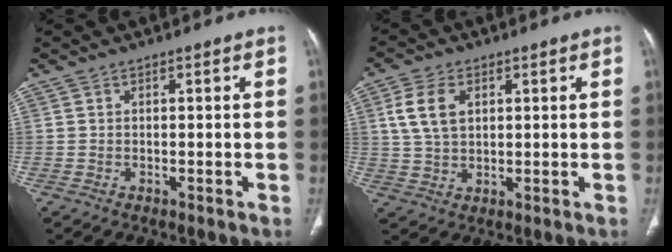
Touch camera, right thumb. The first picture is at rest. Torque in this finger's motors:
{"motor_torque": [0.01, 0.04, 0.59, -0.15, 0.07]}